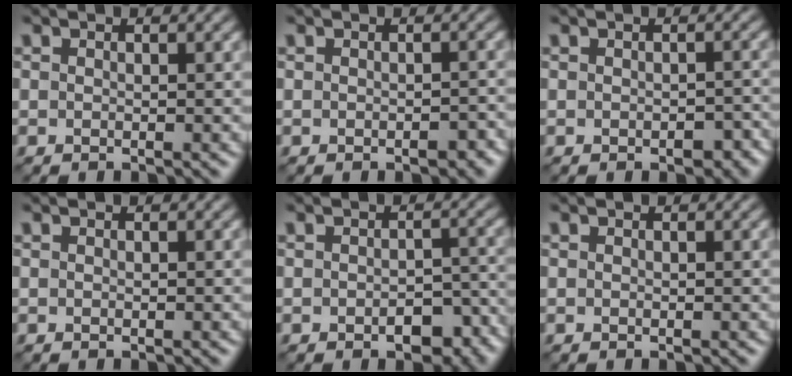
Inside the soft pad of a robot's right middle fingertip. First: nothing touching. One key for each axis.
{"total": 1.4, "fx": -0.6, "fy": 0.6, "fz": 1.1, "tx": -0.018, "ty": -0.001, "tz": -0.007}
{"total": 1.9, "fx": -0.6, "fy": 1.1, "fz": 1.4, "tx": -0.021, "ty": -0.007, "tz": -0.006}
{"total": 0.0}
{"total": 3.6, "fx": -1.6, "fy": 2.0, "fz": 2.5, "tx": -0.031, "ty": -0.002, "tz": -0.017}
{"total": 0.0}